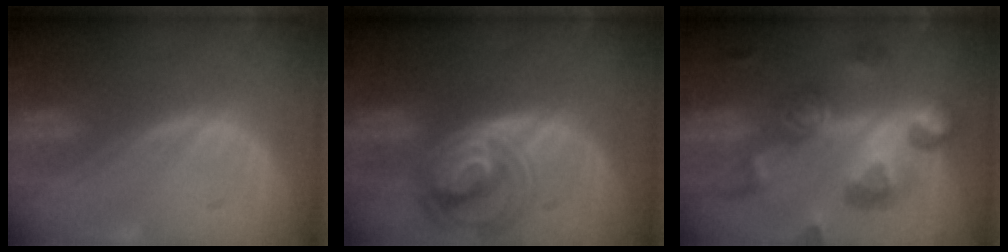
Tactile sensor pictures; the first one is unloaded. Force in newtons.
{"total": 8.2, "press": 7.2, "slide": 4.1}
{"total": 11.1, "press": 10.0, "slide": 4.9}